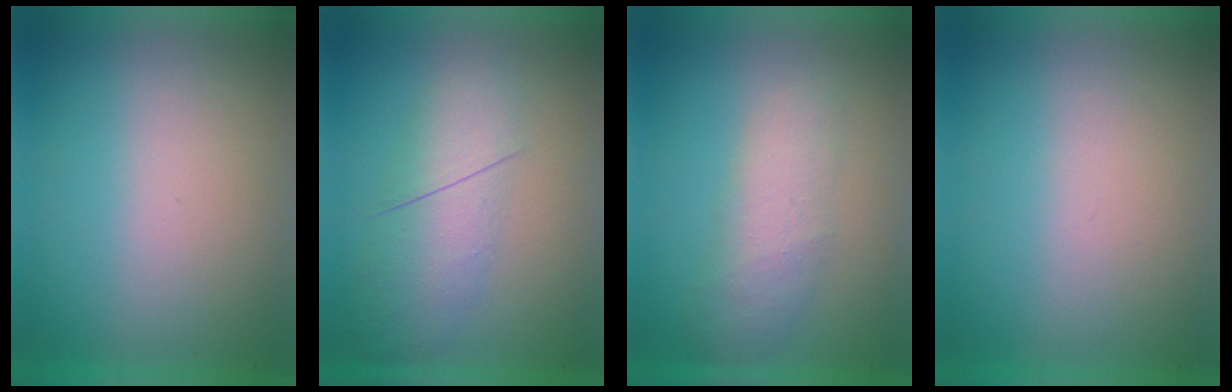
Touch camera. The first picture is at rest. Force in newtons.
{"total": 3.0}
{"total": 2.6}
{"total": 0.0}